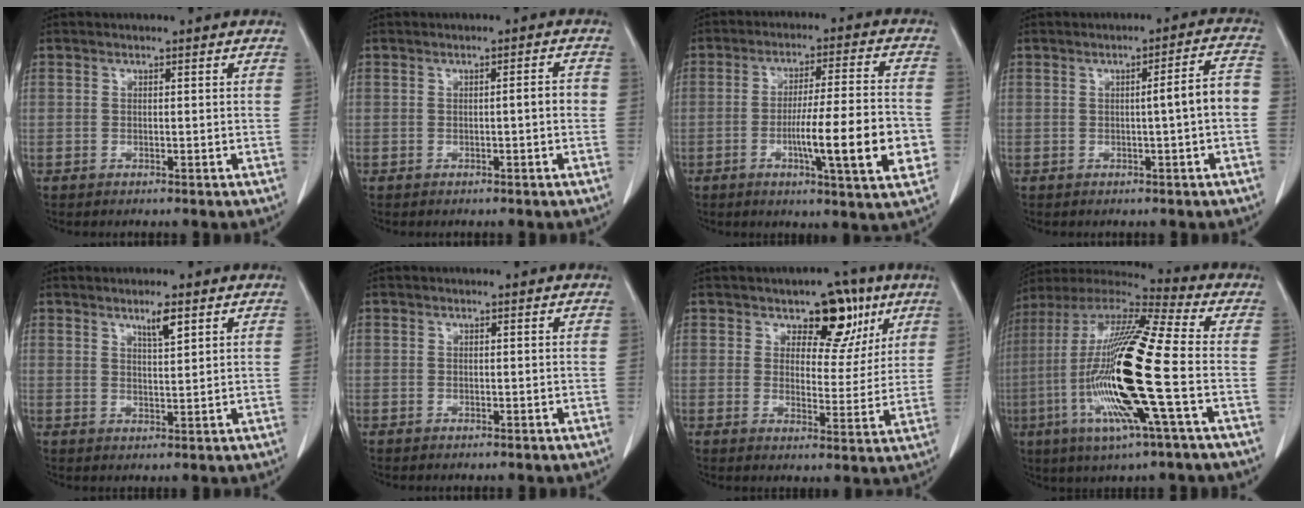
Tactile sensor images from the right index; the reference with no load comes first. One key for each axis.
{"total": 1.9, "fx": -0.4, "fy": 0.1, "fz": 1.8, "tx": -0.024, "ty": 0.002, "tz": -0.005}
{"total": 14.4, "fx": -3.8, "fy": 0.6, "fz": 13.8, "tx": -0.212, "ty": -0.007, "tz": -0.060}
{"total": 5.2, "fx": -0.7, "fy": -0.2, "fz": 5.1, "tx": -0.069, "ty": 0.015, "tz": -0.009}
{"total": 3.1, "fx": 2.0, "fy": 0.3, "fz": 2.3, "tx": -0.043, "ty": -0.003, "tz": 0.036}
{"total": 0.0}
{"total": 8.5, "fx": 4.9, "fy": 4.8, "fz": 5.1, "tx": -0.046, "ty": 0.005, "tz": 0.068}
{"total": 21.9, "fx": -4.6, "fy": 1.0, "fz": 21.4, "tx": -0.456, "ty": -0.023, "tz": -0.098}